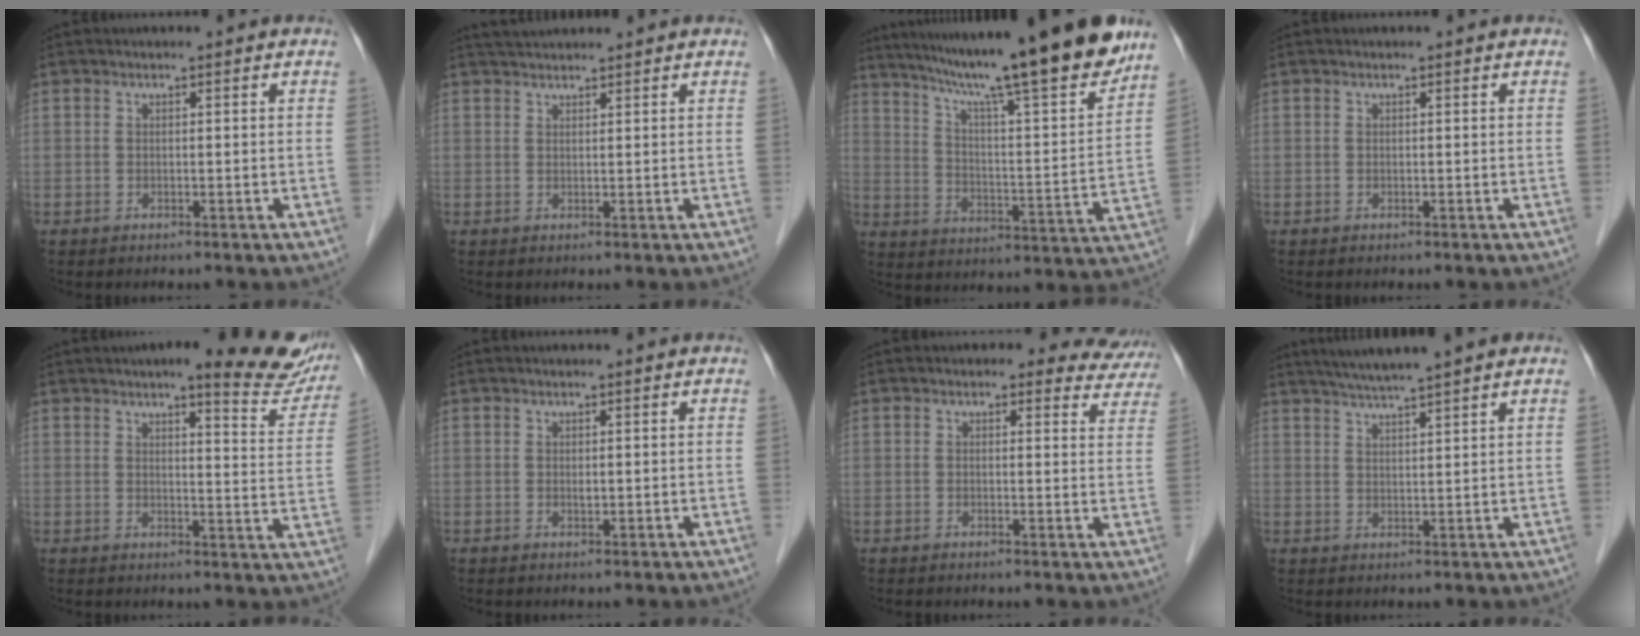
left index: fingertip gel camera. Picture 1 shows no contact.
{"total": 2.8, "force": [2.8, 0.2, 0.7], "torque": [-0.013, 0.026, 0.050]}
{"total": 23.2, "force": [19.1, 0.2, 13.1], "torque": [-0.214, -0.026, 0.282]}
{"total": 0.0}
{"total": 13.0, "force": [11.1, 2.3, 6.3], "torque": [-0.058, -0.025, 0.111]}
{"total": 0.5, "force": [0.0, 0.3, 0.4], "torque": [-0.010, -0.002, 0.000]}
{"total": 6.3, "force": [5.6, 2.9, 0.4], "torque": [0.029, -0.004, 0.032]}
{"total": 10.2, "force": [8.5, -0.3, 5.6], "torque": [-0.091, 0.020, 0.118]}